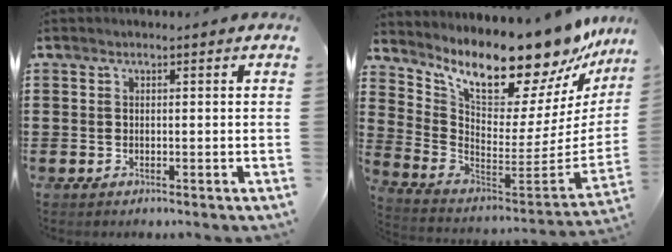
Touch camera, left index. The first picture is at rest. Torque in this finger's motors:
{"motor_torque": [0.81, 0.42, 1.06, 0.21]}